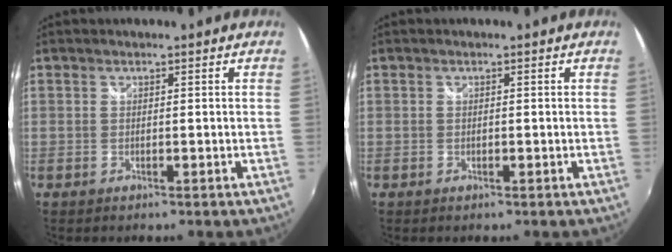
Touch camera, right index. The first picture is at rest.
{"total": 0.0}